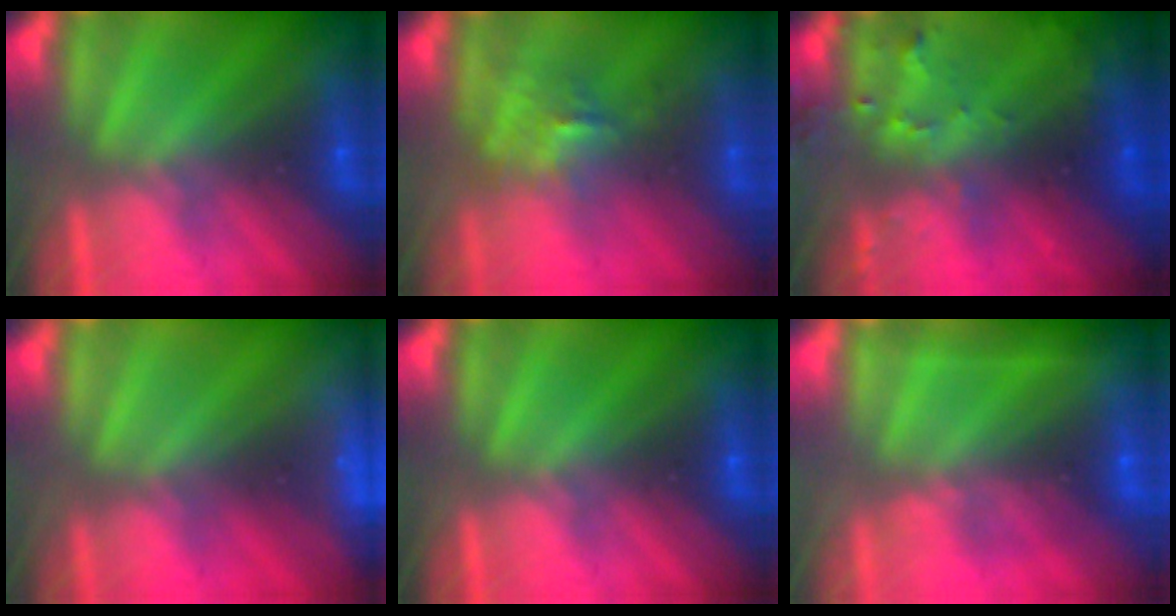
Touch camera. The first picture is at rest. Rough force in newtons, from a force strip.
{"total": 2.5}
{"total": 6.7}
{"total": 3.3}
{"total": 0.0}
{"total": 2.2}